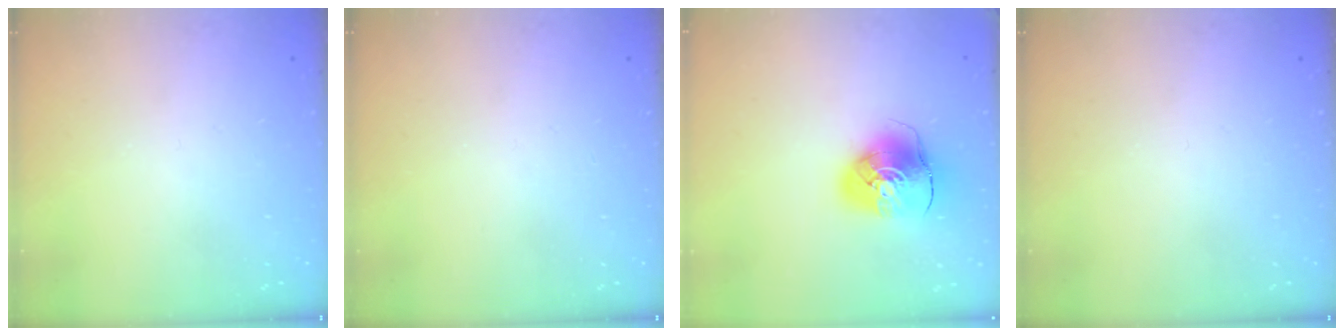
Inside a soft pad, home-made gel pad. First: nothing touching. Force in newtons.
{"total": 0.0}
{"total": 10.2, "press": 10.1, "slide": 1.4}
{"total": 0.0}